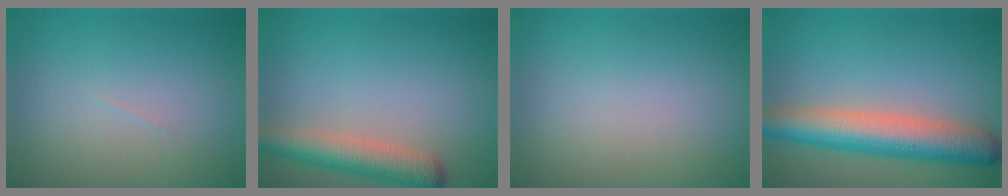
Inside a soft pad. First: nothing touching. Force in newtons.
{"total": 4.7, "press": 4.7, "slide": 0.4}
{"total": 0.0}
{"total": 7.6, "press": 7.6, "slide": 0.4}